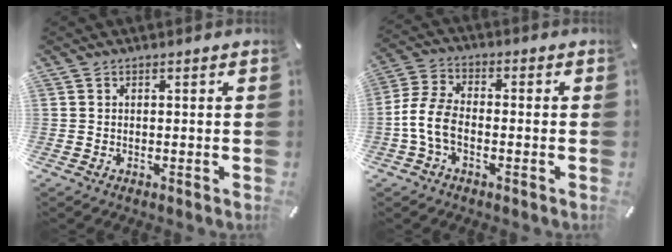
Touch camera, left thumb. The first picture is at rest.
{"total": 8.0, "force": [-2.8, 4.5, 6.0], "torque": [-0.135, 0.002, -0.052]}